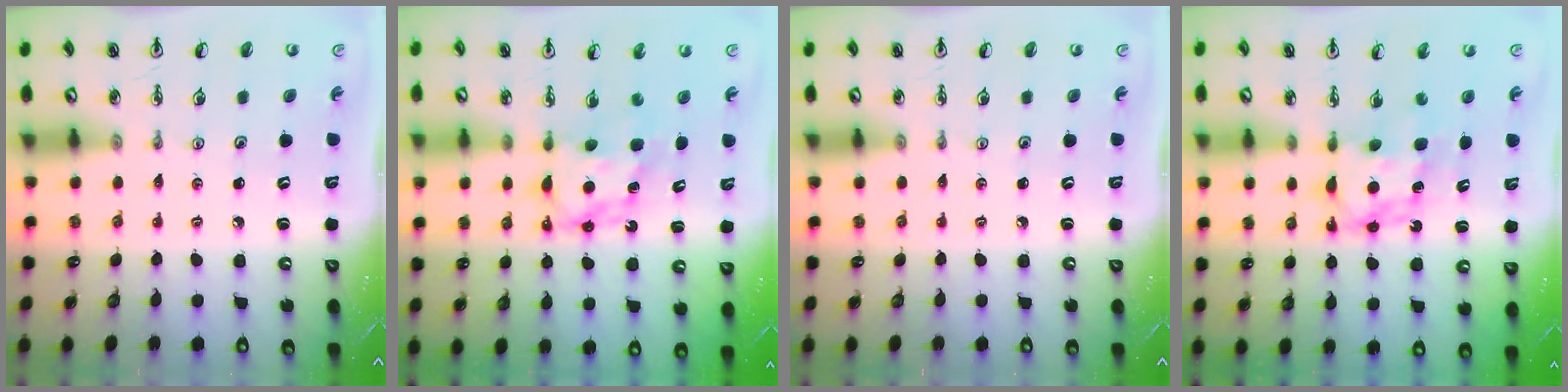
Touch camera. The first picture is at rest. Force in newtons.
{"total": 6.6, "press": 6.6, "slide": 0.3}
{"total": 0.0}
{"total": 7.1, "press": 7.1, "slide": 0.4}